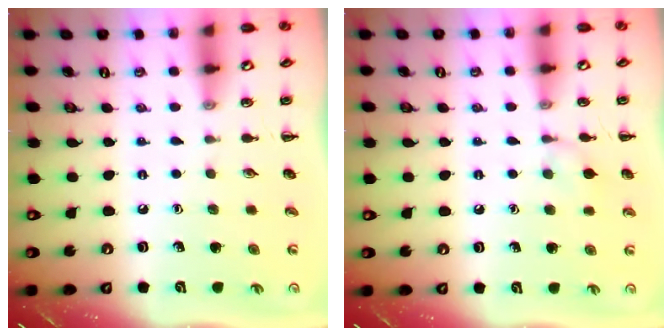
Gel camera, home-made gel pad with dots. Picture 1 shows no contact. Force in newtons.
{"total": 6.2, "press": 5.8, "slide": 2.2}